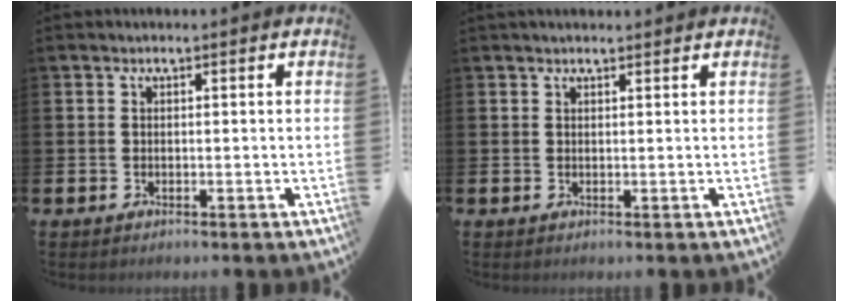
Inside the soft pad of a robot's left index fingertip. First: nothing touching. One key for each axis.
{"total": 0.8, "fx": 0.8, "fy": 0.0, "fz": 0.2, "tx": 0.004, "ty": -0.002, "tz": 0.013}